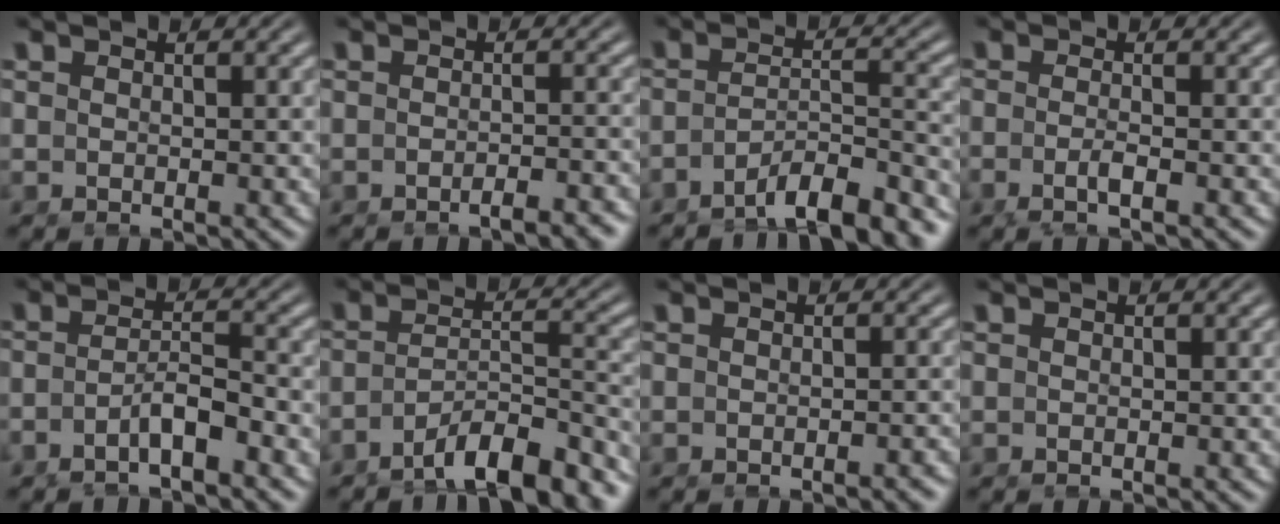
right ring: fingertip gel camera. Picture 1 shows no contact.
{"total": 2.2, "force": [-2.0, -0.3, 0.9], "torque": [-0.007, 0.005, -0.037]}
{"total": 6.2, "force": [-5.2, 1.2, 3.1], "torque": [-0.035, -0.020, -0.074]}
{"total": 2.0, "force": [-1.2, 0.1, 1.5], "torque": [-0.036, -0.010, -0.020]}
{"total": 3.1, "force": [-2.2, 0.4, 2.1], "torque": [-0.036, -0.011, -0.035]}
{"total": 7.0, "force": [-5.6, 1.8, 3.7], "torque": [-0.045, -0.021, -0.078]}
{"total": 1.0, "force": [-0.9, -0.2, 0.4], "torque": [-0.007, 0.004, -0.014]}
{"total": 0.0}